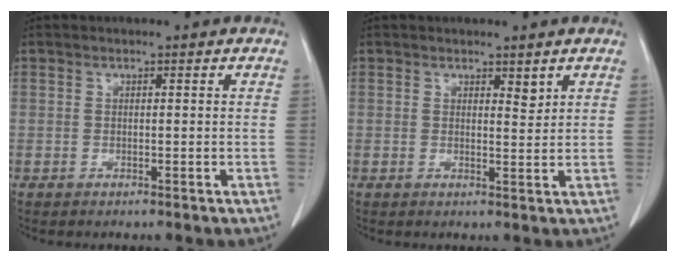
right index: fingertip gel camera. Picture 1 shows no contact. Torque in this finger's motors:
{"motor_torque": [-0.08, -0.07, 0.00, 0.00]}